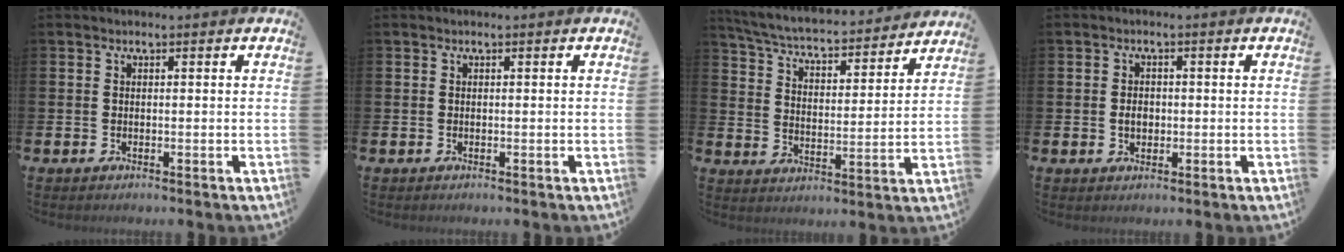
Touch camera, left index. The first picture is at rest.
{"total": 0.0}
{"total": 5.3, "force": [5.1, 0.7, 1.3], "torque": [-0.059, -0.045, 0.083]}
{"total": 2.1, "force": [-0.1, 1.6, 1.4], "torque": [-0.006, 0.000, -0.008]}